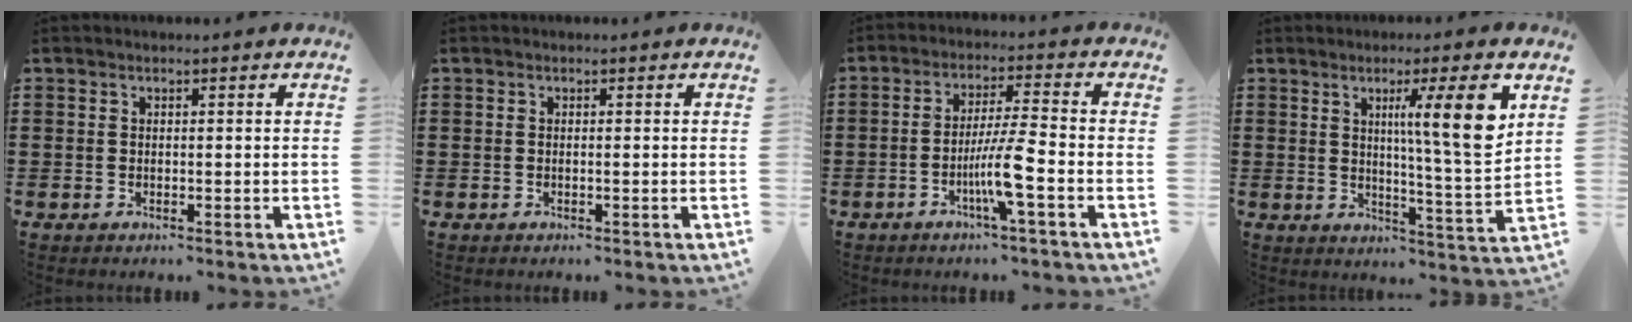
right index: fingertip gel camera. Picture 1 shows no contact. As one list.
[{"total": 0.0}, {"total": 6.8, "force": [-2.8, -0.2, 6.2], "torque": [-0.118, -0.008, -0.054]}, {"total": 10.8, "force": [4.4, 0.1, 9.8], "torque": [-0.156, -0.019, 0.060]}]